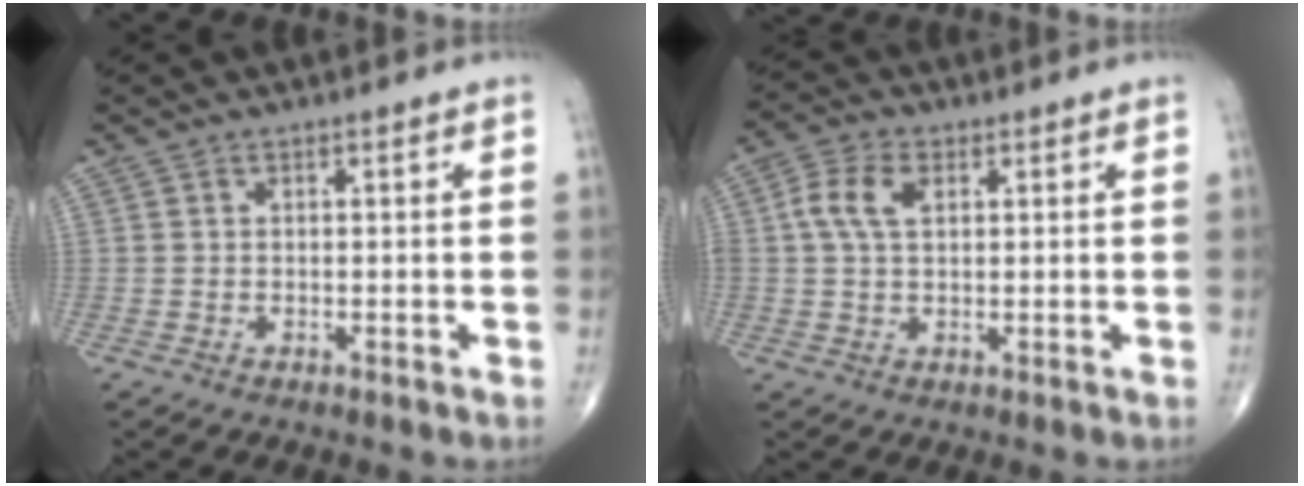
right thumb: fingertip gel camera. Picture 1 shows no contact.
{"total": 6.3, "force": [1.6, 3.8, 4.9], "torque": [-0.105, 0.012, 0.027]}